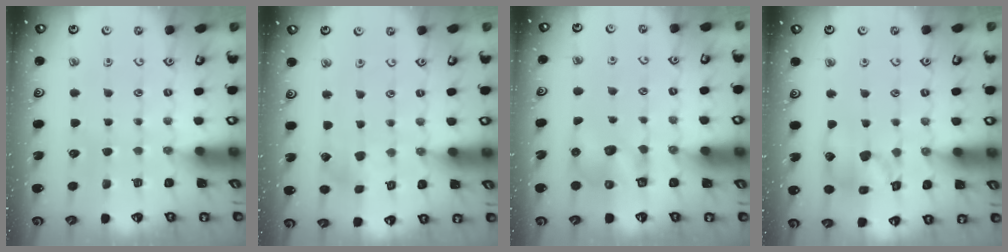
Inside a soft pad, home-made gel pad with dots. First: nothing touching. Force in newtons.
{"total": 2.6, "press": 2.6, "slide": 0.3}
{"total": 6.6, "press": 6.6, "slide": 0.8}
{"total": 13.7, "press": 13.6, "slide": 1.8}